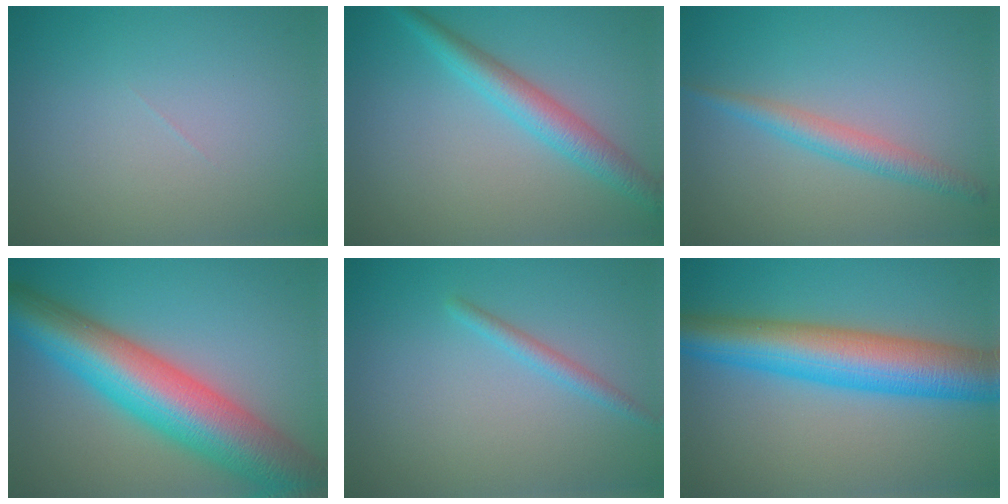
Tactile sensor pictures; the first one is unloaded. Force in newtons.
{"total": 3.7, "press": 3.7, "slide": 0.1}
{"total": 2.4, "press": 2.4, "slide": 0.0}
{"total": 12.0, "press": 12.0, "slide": 0.7}
{"total": 1.5, "press": 1.5, "slide": 0.1}
{"total": 9.6, "press": 9.6, "slide": 0.1}